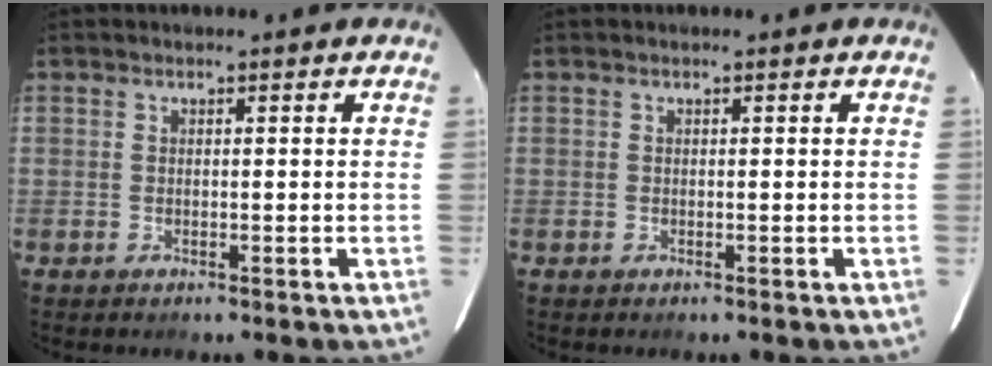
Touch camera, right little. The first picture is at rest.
{"total": 0.0}